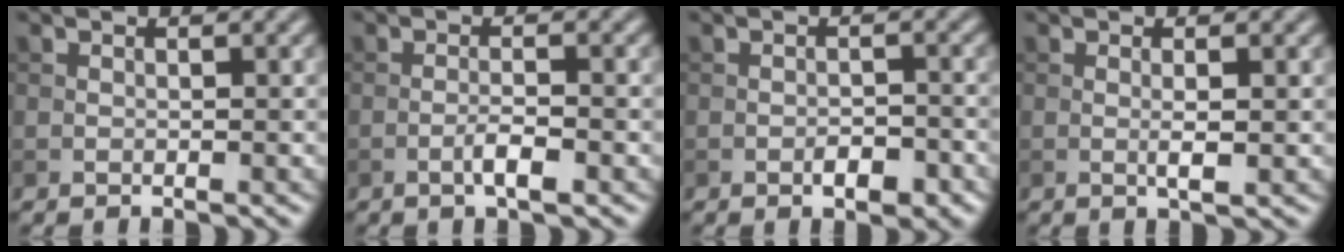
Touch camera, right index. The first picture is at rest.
{"total": 2.2, "force": [-1.0, 0.3, 1.9], "torque": [-0.036, 0.004, -0.020]}
{"total": 2.5, "force": [-1.2, 1.0, 1.9], "torque": [-0.027, 0.000, -0.018]}
{"total": 1.7, "force": [0.0, 0.2, 1.6], "torque": [-0.032, -0.001, -0.001]}